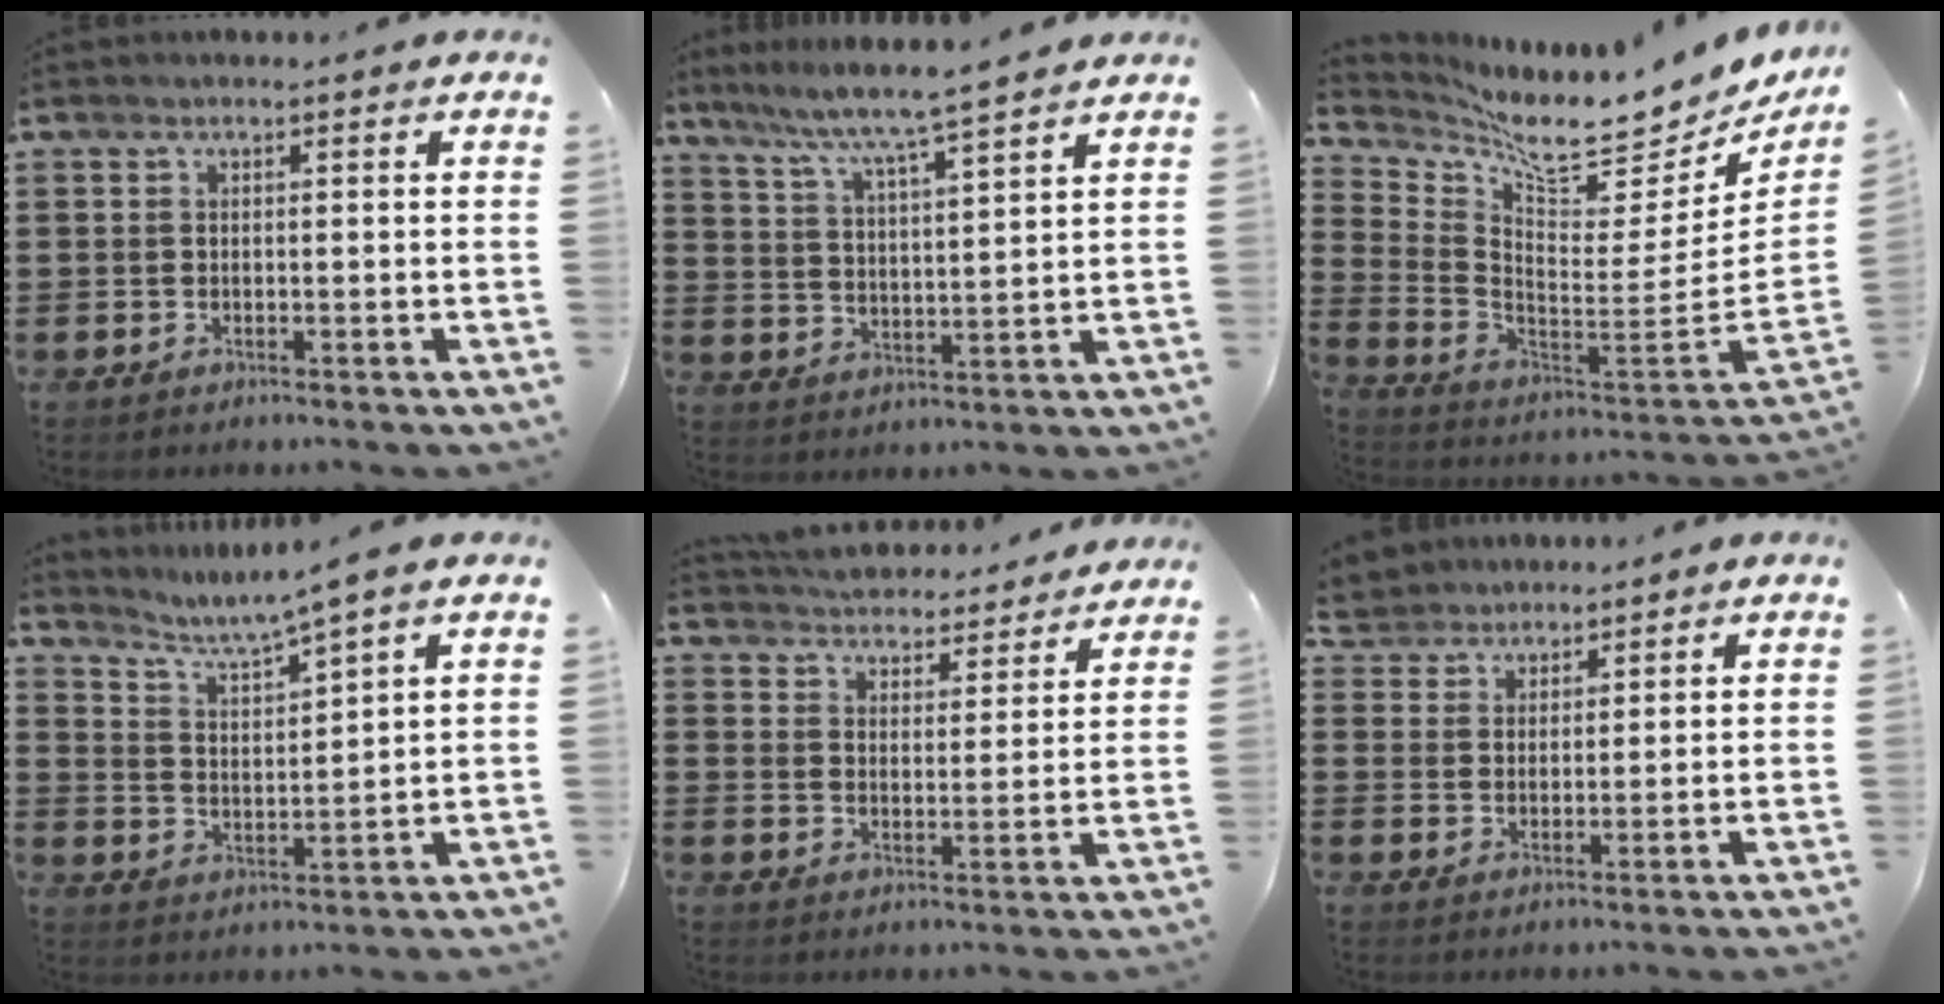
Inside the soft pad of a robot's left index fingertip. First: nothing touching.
{"total": 5.6, "force": [5.1, -1.2, 2.1], "torque": [-0.066, -0.040, 0.080]}
{"total": 9.0, "force": [8.0, 0.9, 4.0], "torque": [-0.093, -0.085, 0.129]}
{"total": 4.2, "force": [3.4, -1.0, 2.2], "torque": [-0.059, -0.025, 0.051]}
{"total": 4.4, "force": [4.4, 0.1, -0.3], "torque": [-0.018, -0.035, 0.073]}
{"total": 3.3, "force": [3.0, 1.4, -0.6], "torque": [-0.004, -0.003, 0.056]}